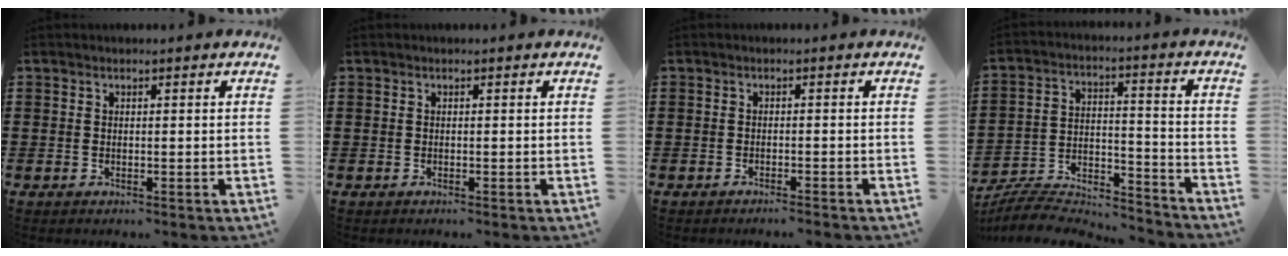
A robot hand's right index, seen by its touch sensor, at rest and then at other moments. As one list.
[{"total": 0.0}, {"total": 1.1, "force": [-1.0, -0.2, 0.2], "torque": [-0.005, 0.001, -0.021]}, {"total": 6.6, "force": [-6.3, 1.3, 1.2], "torque": [-0.028, 0.003, -0.128]}]